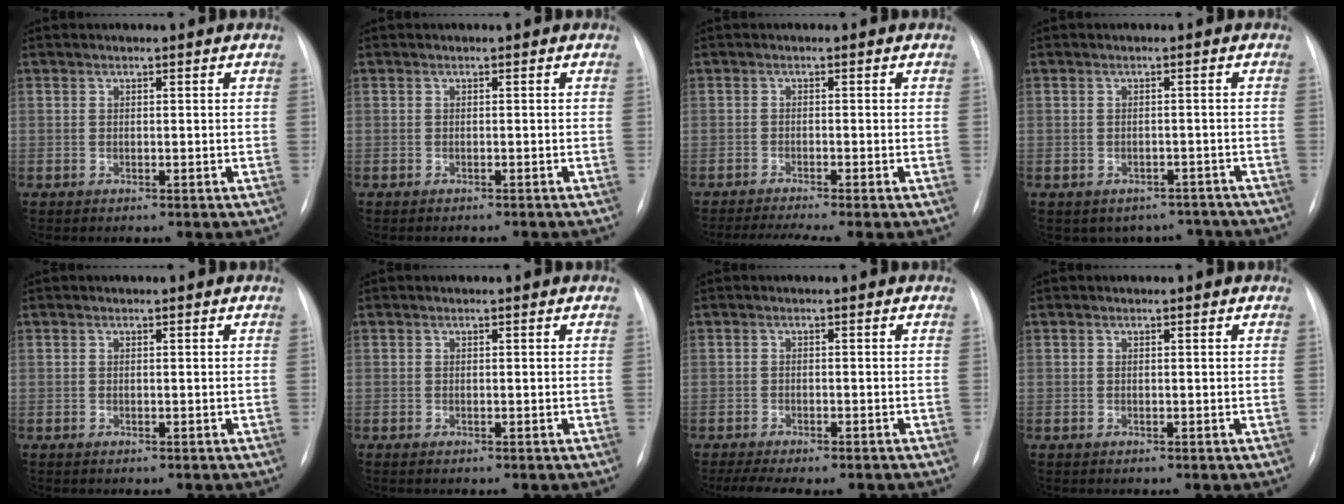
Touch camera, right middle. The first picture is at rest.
{"total": 3.0, "force": [-2.8, 0.2, 0.9], "torque": [-0.014, -0.004, -0.033]}
{"total": 5.4, "force": [-4.4, -0.8, 3.1], "torque": [-0.054, -0.012, -0.069]}
{"total": 6.8, "force": [-5.5, 4.0, 0.5], "torque": [0.009, 0.021, -0.061]}
{"total": 0.6, "force": [-0.5, 0.0, 0.3], "torque": [-0.007, -0.004, -0.005]}
{"total": 0.6, "force": [-0.5, 0.0, 0.4], "torque": [-0.012, -0.004, -0.005]}
{"total": 8.6, "force": [-7.1, 2.2, 4.3], "torque": [-0.065, -0.003, -0.099]}
{"total": 0.0}